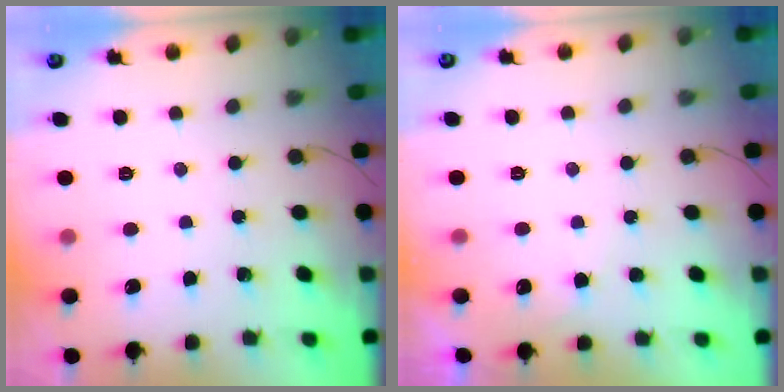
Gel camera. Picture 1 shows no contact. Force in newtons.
{"total": 4.3, "press": 4.2, "slide": 1.0}